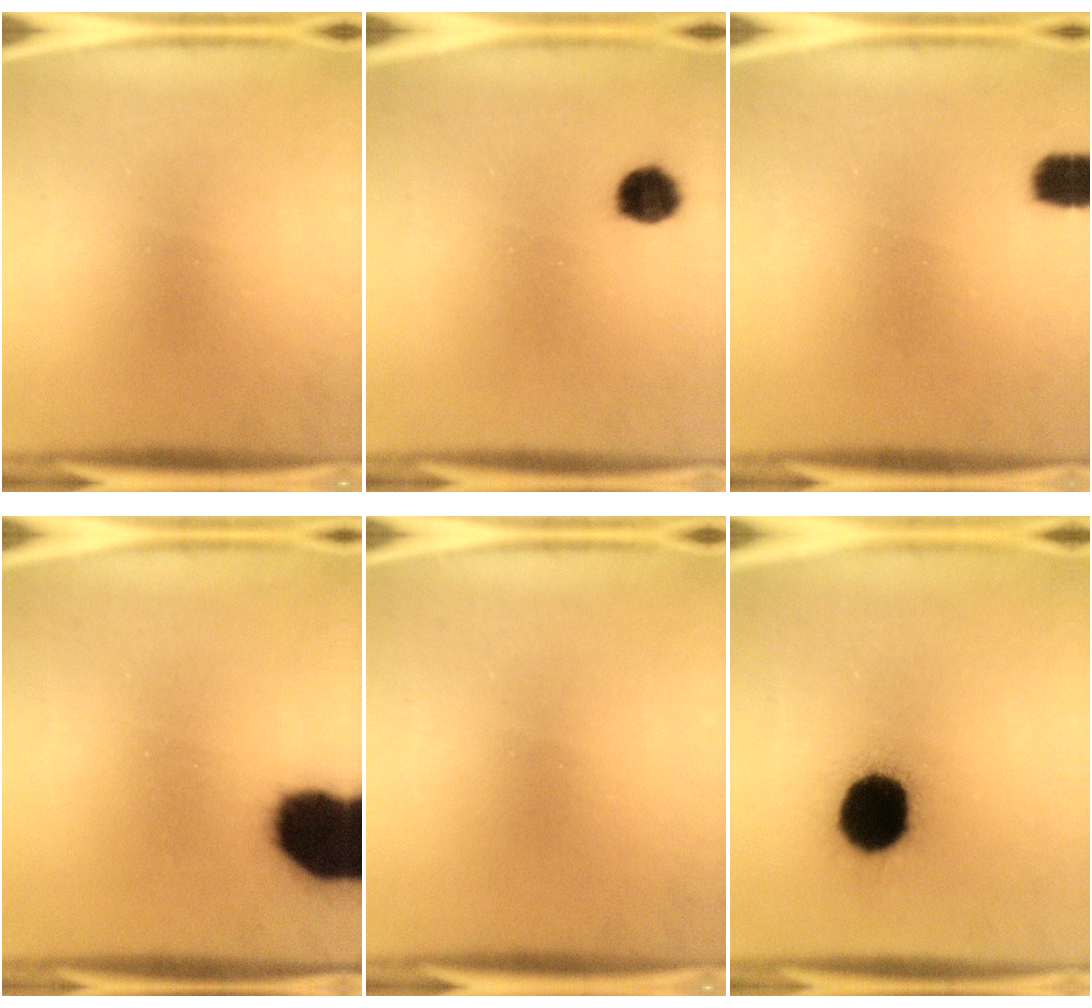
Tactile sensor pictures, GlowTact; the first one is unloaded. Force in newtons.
{"total": 4.9}
{"total": 3.5}
{"total": 19.3}
{"total": 0.0}
{"total": 18.4}